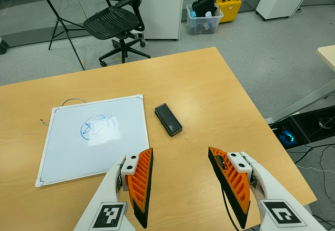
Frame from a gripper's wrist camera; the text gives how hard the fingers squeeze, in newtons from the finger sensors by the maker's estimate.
{"total": 0.0}